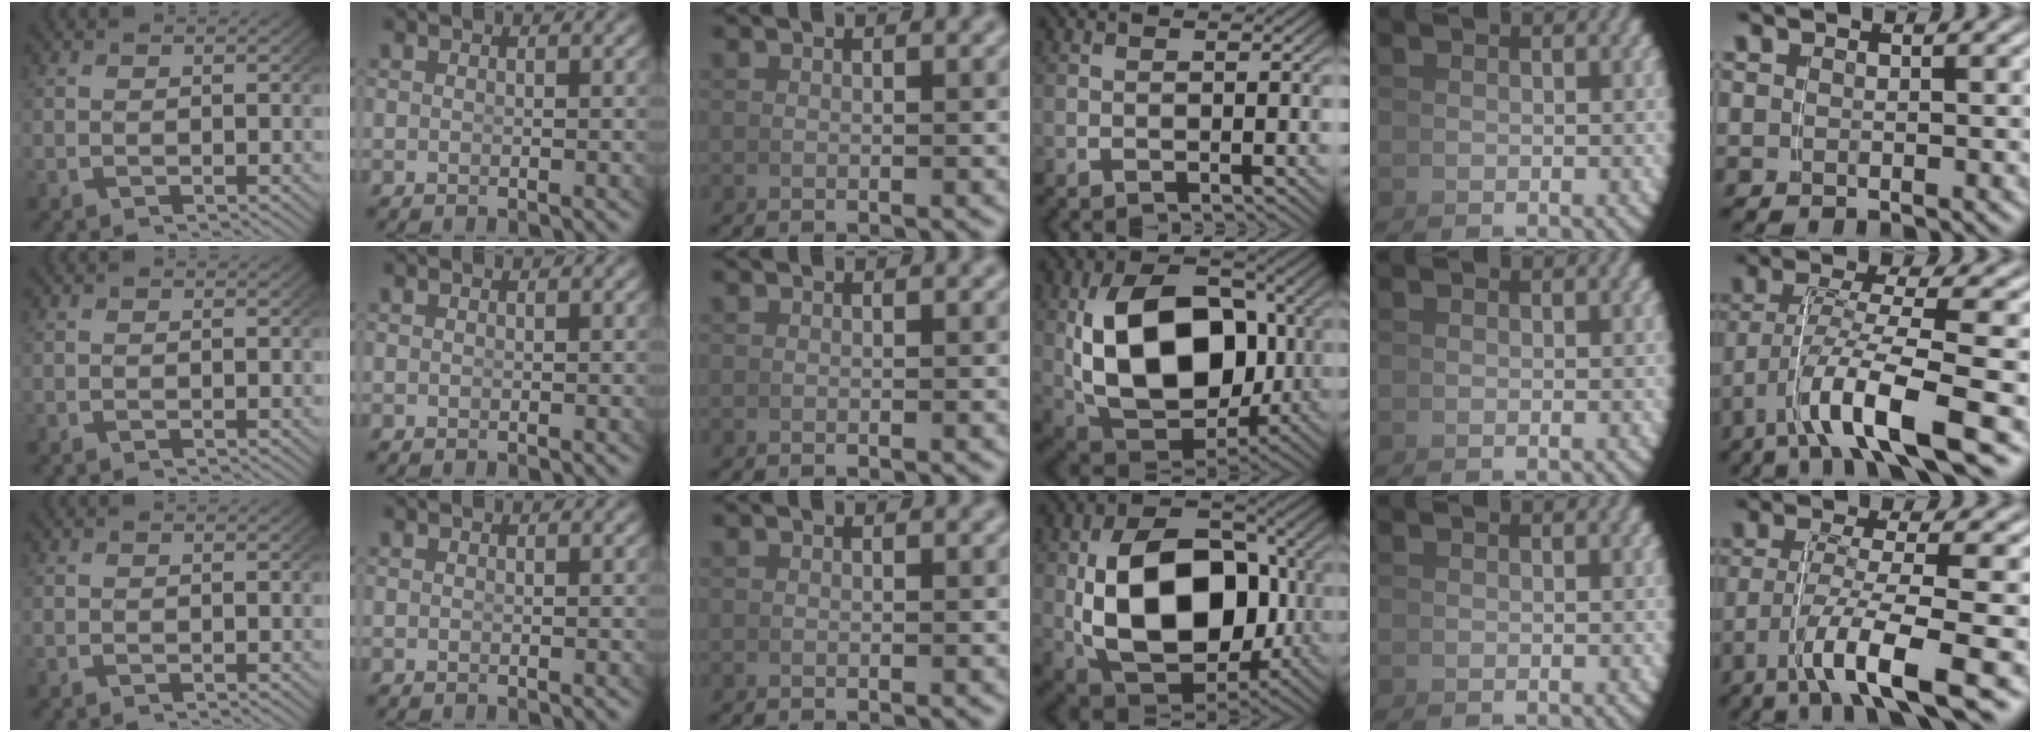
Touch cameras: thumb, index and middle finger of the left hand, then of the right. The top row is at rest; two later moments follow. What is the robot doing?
{"motion": "lift_and_place", "object": "bowl"}